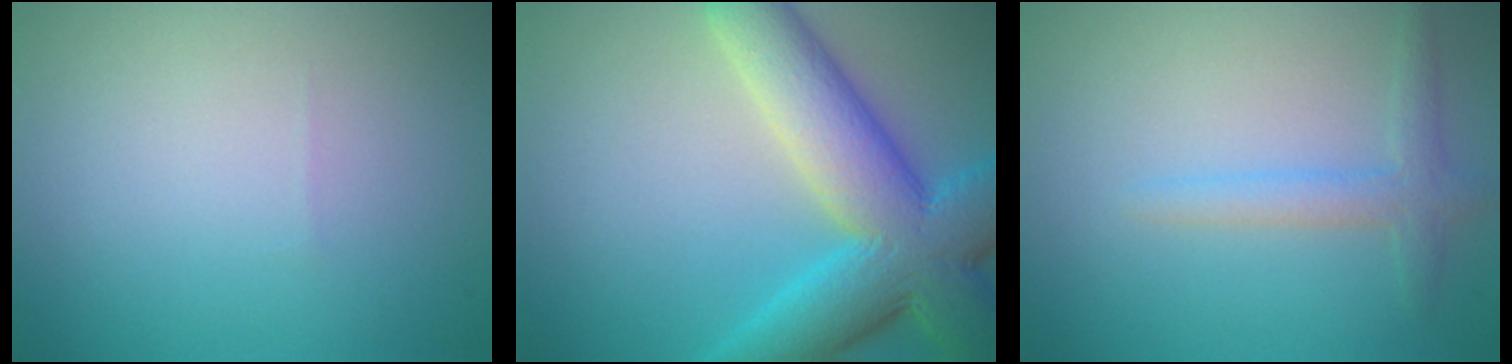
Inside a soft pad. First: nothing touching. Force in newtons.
{"total": 11.0, "press": 11.0, "slide": 0.7}
{"total": 2.1, "press": 2.1, "slide": 0.2}